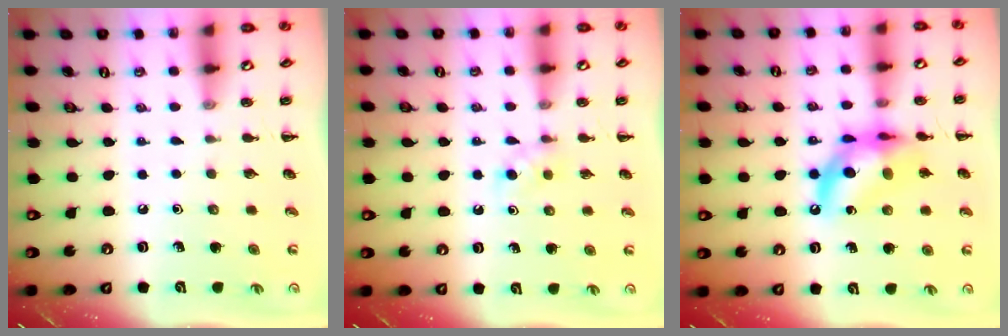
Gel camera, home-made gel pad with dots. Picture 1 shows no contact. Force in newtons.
{"total": 3.0, "press": 2.7, "slide": 1.2}
{"total": 13.4, "press": 13.0, "slide": 3.6}